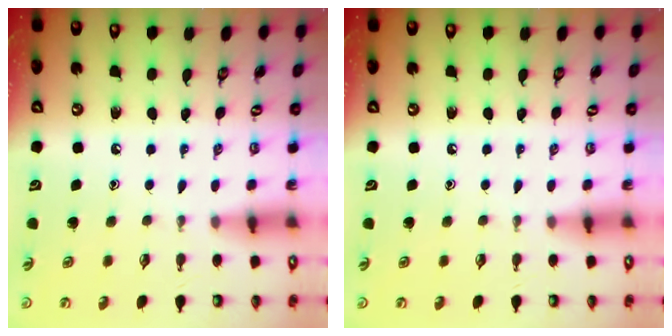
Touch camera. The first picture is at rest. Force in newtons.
{"total": 0.0}